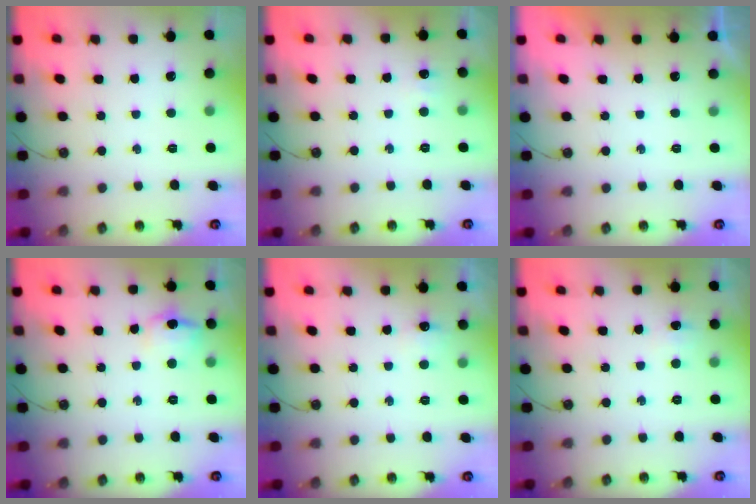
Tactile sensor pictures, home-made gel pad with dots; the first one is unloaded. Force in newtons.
{"total": 3.9, "press": 3.8, "slide": 0.5}
{"total": 0.0}
{"total": 10.2, "press": 10.2, "slide": 0.9}
{"total": 5.2, "press": 5.1, "slide": 0.7}
{"total": 13.4, "press": 3.3, "slide": 13.0}